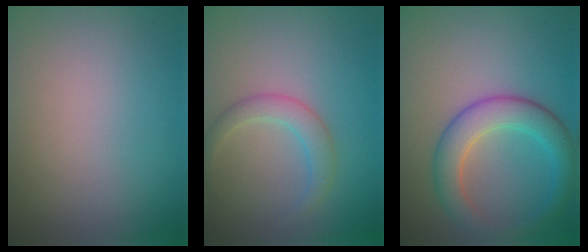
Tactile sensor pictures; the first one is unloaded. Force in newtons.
{"total": 2.3, "press": 2.3, "slide": 0.0}
{"total": 5.1, "press": 5.0, "slide": 0.3}